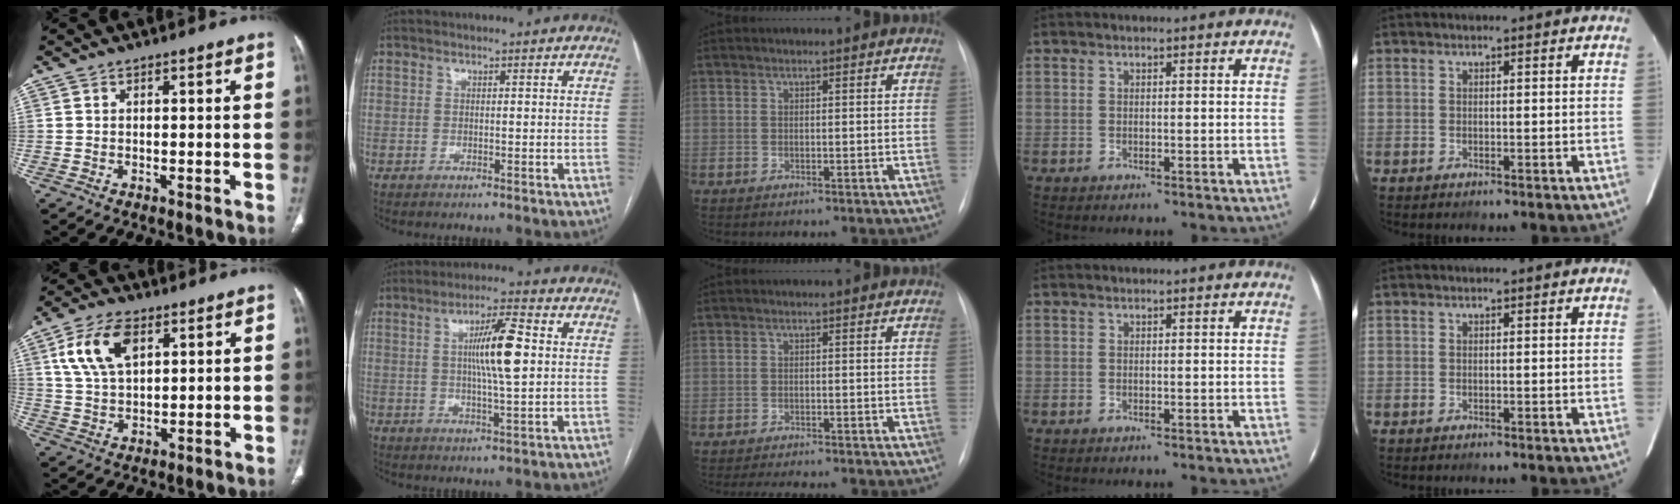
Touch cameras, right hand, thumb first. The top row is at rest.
{"thumb": {"total": 10.8, "force": [4.4, 5.9, 7.9], "torque": [-0.148, -0.005, 0.087]}, "index": {"total": 8.9, "force": [1.2, 0.6, 8.8], "torque": [-0.155, 0.003, 0.020]}, "middle": {"total": 6.0, "force": [-5.4, 1.0, 2.4], "torque": [-0.029, -0.006, -0.075]}}